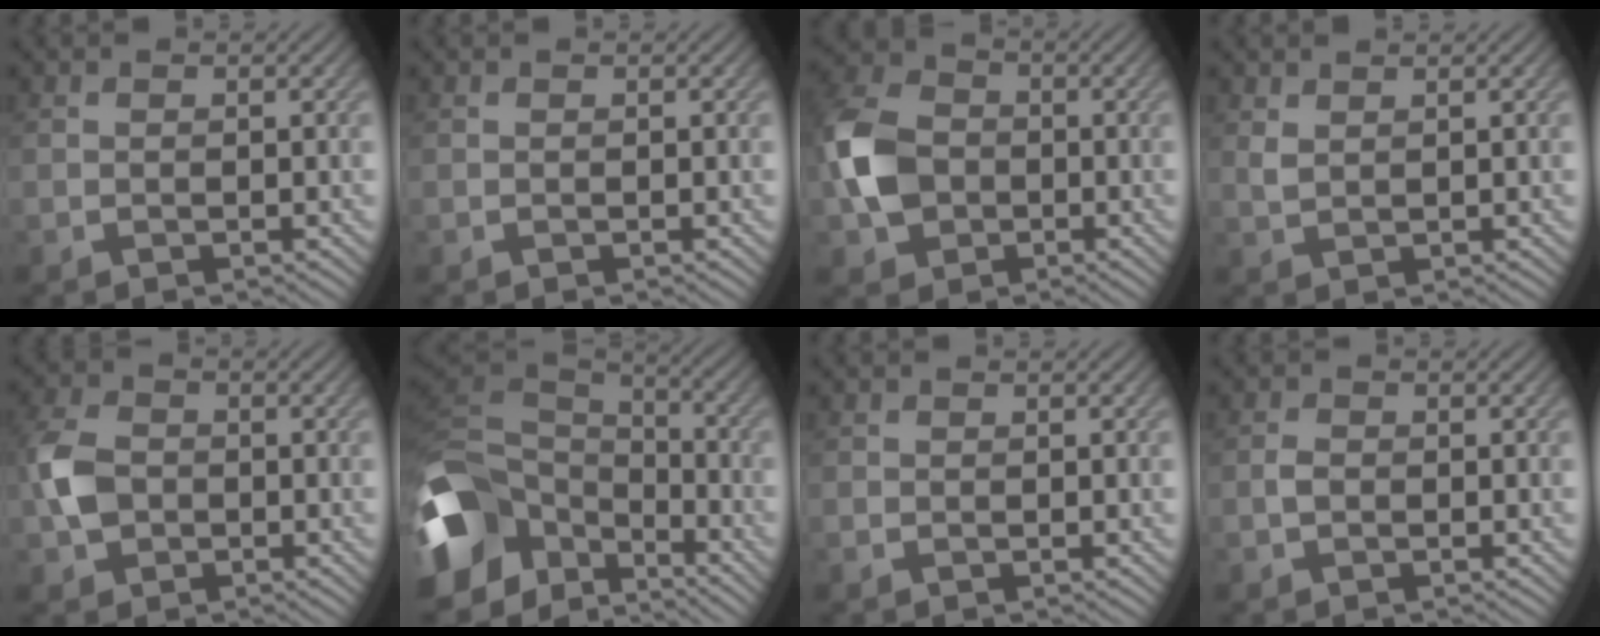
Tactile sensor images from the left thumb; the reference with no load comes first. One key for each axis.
{"total": 0.0}
{"total": 8.3, "fx": -1.4, "fy": 6.7, "fz": 4.8, "tx": -0.123, "ty": 0.001, "tz": -0.044}
{"total": 1.3, "fx": 1.1, "fy": 0.3, "fz": 0.6, "tx": -0.023, "ty": 0.001, "tz": 0.025}
{"total": 5.1, "fx": -1.0, "fy": 4.0, "fz": 3.0, "tx": -0.080, "ty": 0.000, "tz": -0.029}
{"total": 14.2, "fx": -6.5, "fy": 9.9, "fz": 7.9, "tx": -0.229, "ty": -0.022, "tz": -0.119}
{"total": 0.0}
{"total": 1.1, "fx": -0.4, "fy": 0.8, "fz": 0.6, "tx": -0.013, "ty": 0.003, "tz": -0.012}